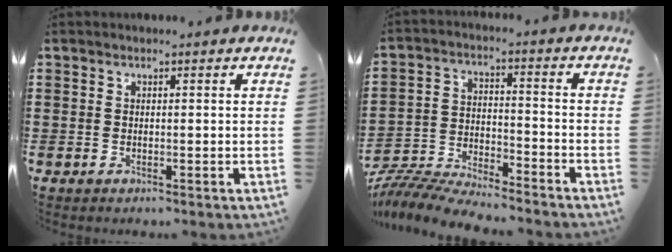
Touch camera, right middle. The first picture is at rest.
{"total": 7.8, "force": [-7.6, 0.7, 1.3], "torque": [-0.030, 0.009, -0.153]}